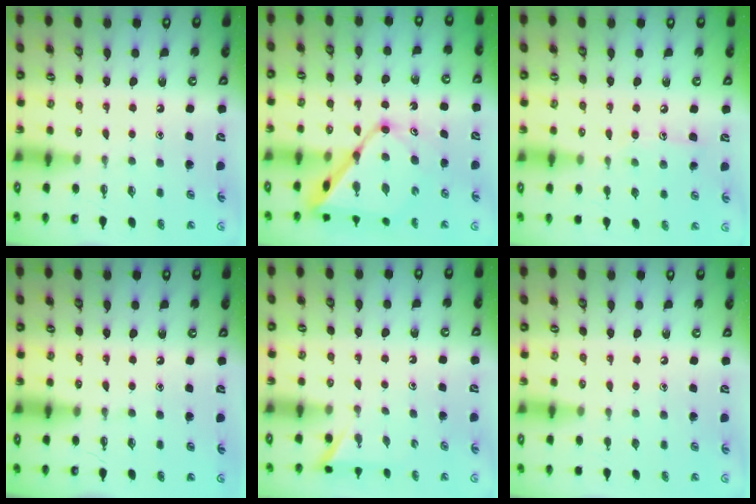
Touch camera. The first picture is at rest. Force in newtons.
{"total": 15.6, "press": 15.5, "slide": 1.5}
{"total": 7.3, "press": 7.3, "slide": 0.5}
{"total": 0.0}
{"total": 1.6, "press": 1.6, "slide": 0.2}
{"total": 0.0}